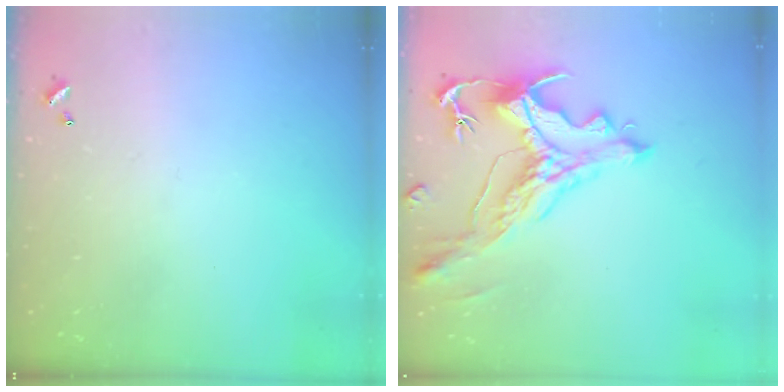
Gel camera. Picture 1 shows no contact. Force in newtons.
{"total": 2.9, "press": 2.6, "slide": 1.5}